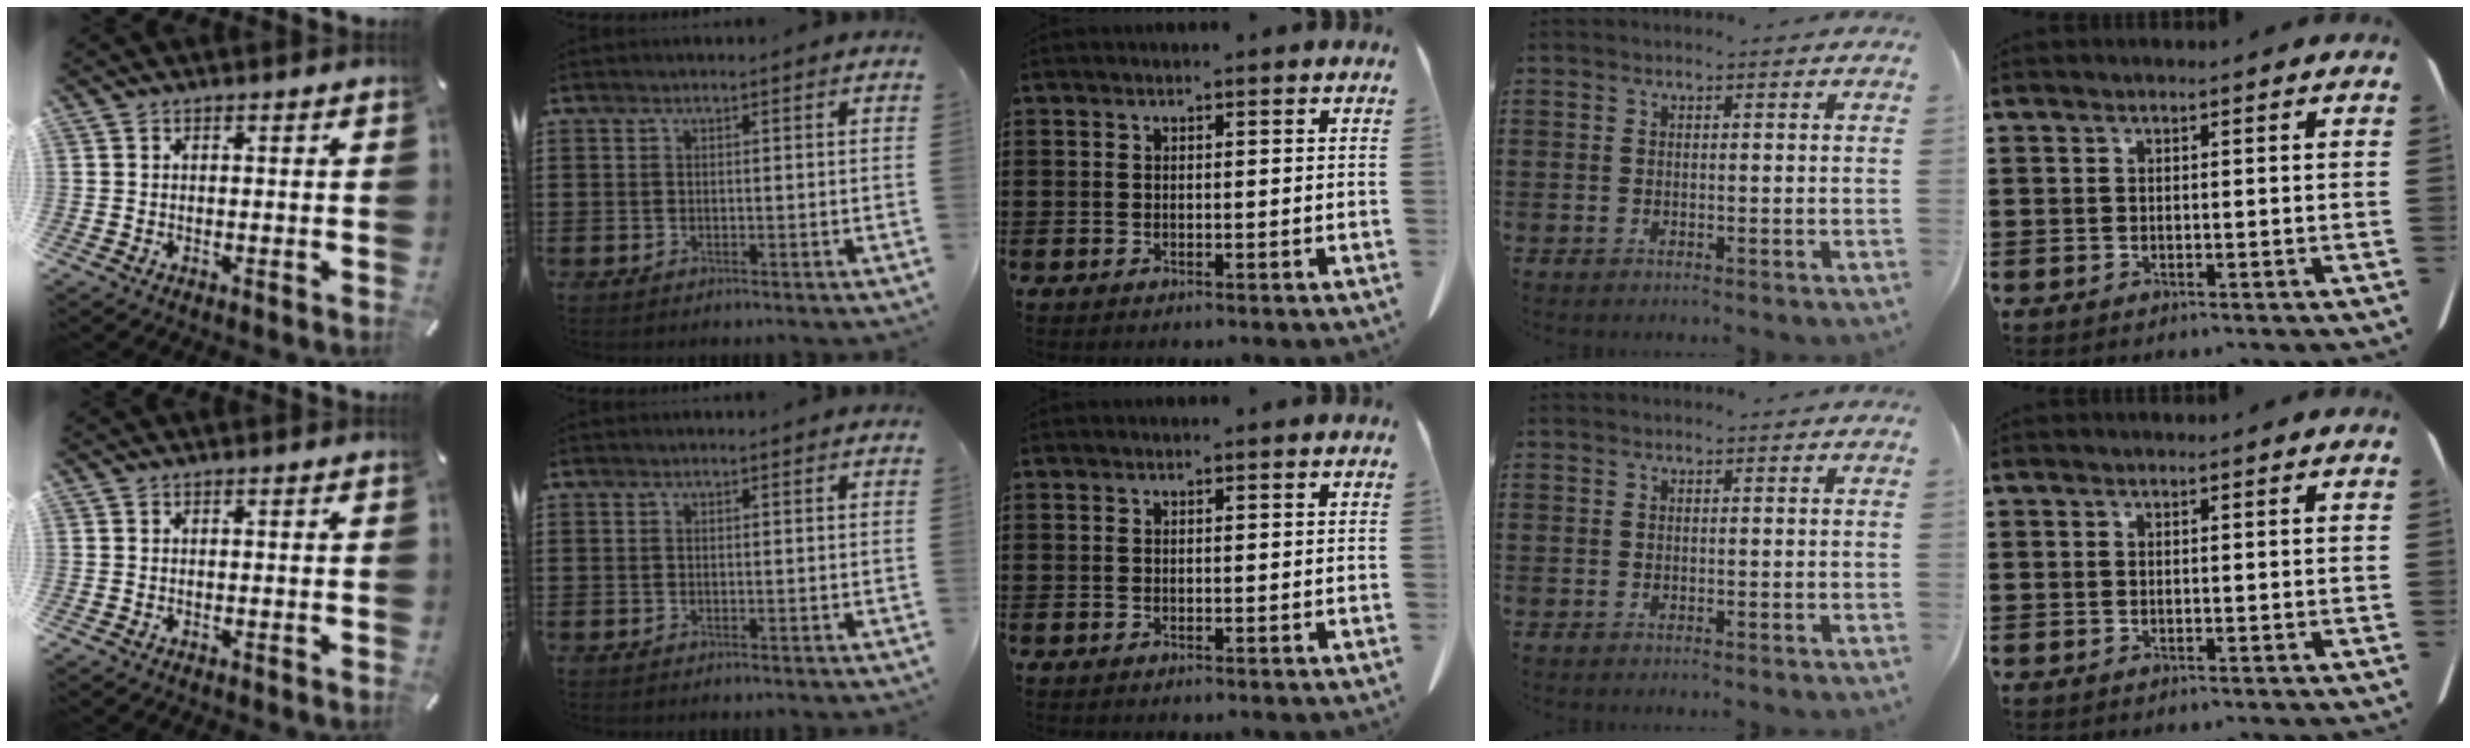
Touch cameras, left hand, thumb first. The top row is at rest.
{}